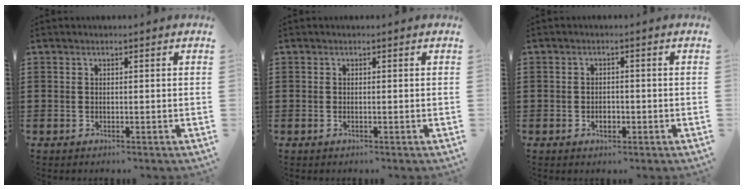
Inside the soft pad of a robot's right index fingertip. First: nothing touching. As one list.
[{"total": 0.0}, {"total": 2.0, "force": [-0.7, 1.2, 1.4], "torque": [-0.028, 0.003, -0.014]}]